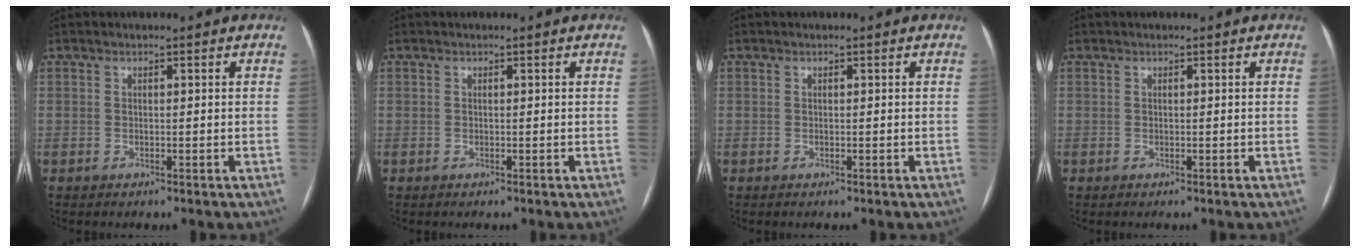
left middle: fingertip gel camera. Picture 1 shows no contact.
{"total": 0.0}
{"total": 0.0}
{"total": 0.0}